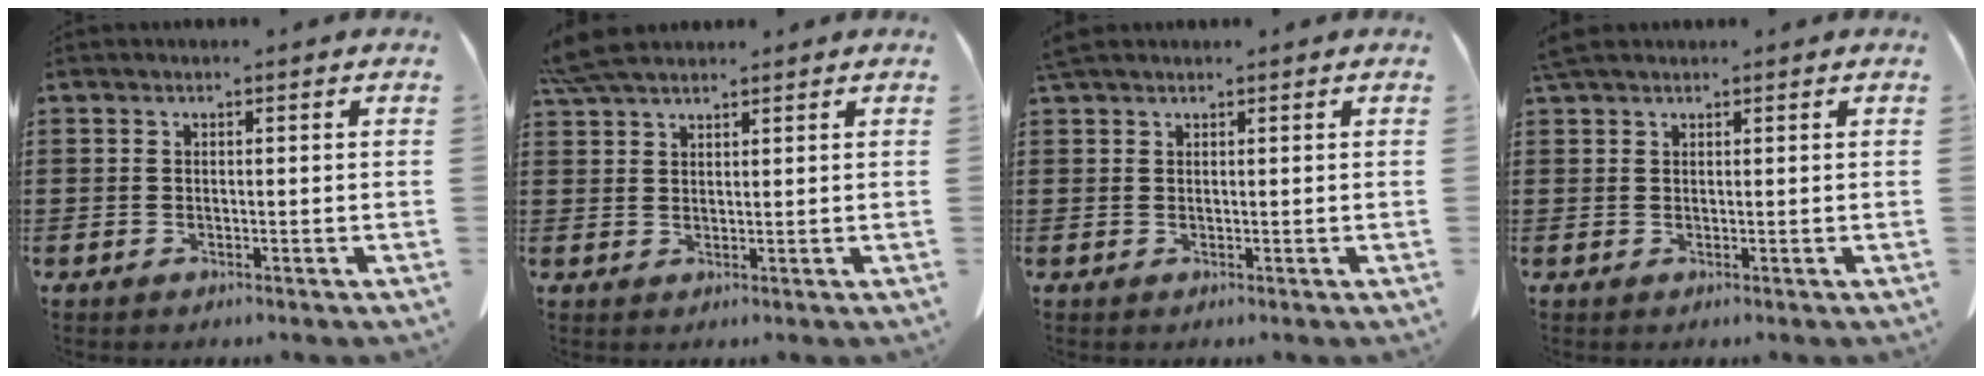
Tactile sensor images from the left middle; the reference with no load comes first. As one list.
[{"total": 4.8, "force": [4.1, 1.0, 2.3], "torque": [-0.058, -0.001, 0.079]}, {"total": 1.3, "force": [1.1, 0.3, 0.6], "torque": [-0.016, 0.000, 0.022]}, {"total": 1.7, "force": [1.4, 0.5, 0.8], "torque": [-0.021, 0.002, 0.028]}]